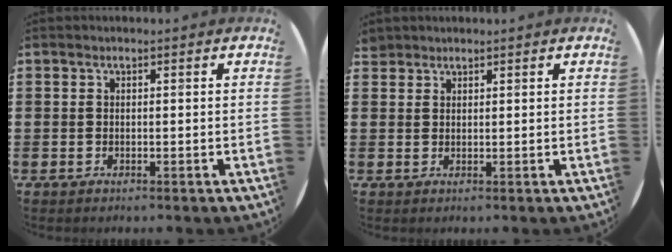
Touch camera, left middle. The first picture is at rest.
{"total": 1.3, "force": [1.3, 0.4, -0.1], "torque": [-0.001, 0.002, 0.025]}